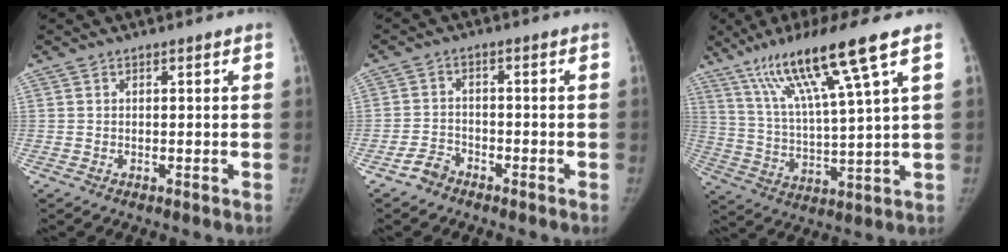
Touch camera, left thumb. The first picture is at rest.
{"total": 3.3, "force": [-2.6, 1.9, 0.7], "torque": [-0.013, 0.017, -0.050]}
{"total": 16.3, "force": [9.3, 0.4, 13.4], "torque": [-0.245, -0.029, 0.171]}